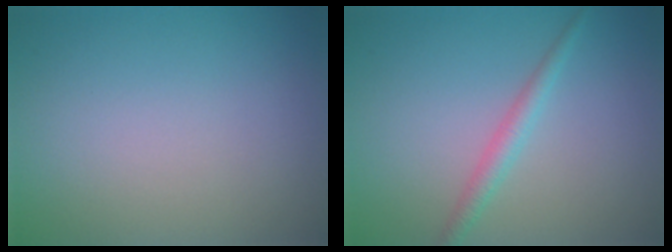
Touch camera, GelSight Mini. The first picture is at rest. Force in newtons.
{"total": 1.8, "press": 1.8, "slide": 0.0}